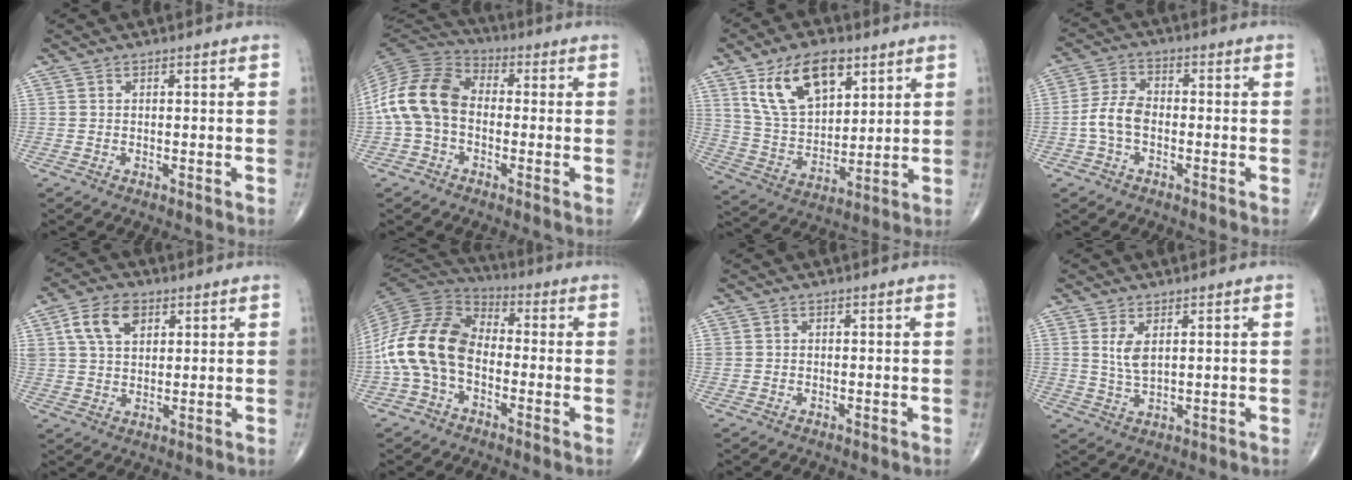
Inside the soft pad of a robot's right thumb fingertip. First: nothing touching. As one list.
[{"total": 13.1, "force": [-1.2, 9.0, 9.5], "torque": [-0.189, 0.034, -0.036]}, {"total": 15.7, "force": [8.0, 8.5, 10.6], "torque": [-0.161, -0.028, 0.158]}, {"total": 5.9, "force": [-1.5, 3.7, 4.4], "torque": [-0.089, 0.021, -0.037]}, {"total": 8.8, "force": [3.7, 5.7, 5.7], "torque": [-0.093, -0.004, 0.068]}, {"total": 15.8, "force": [-2.8, 10.5, 11.5], "torque": [-0.228, 0.042, -0.064]}, {"total": 0.9, "force": [0.3, 0.8, 0.3], "torque": [0.002, 0.001, 0.004]}, {"total": 4.0, "force": [1.4, 1.7, 3.4], "torque": [-0.063, -0.012, 0.035]}]